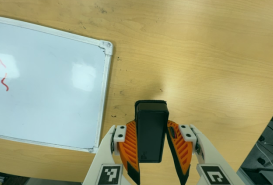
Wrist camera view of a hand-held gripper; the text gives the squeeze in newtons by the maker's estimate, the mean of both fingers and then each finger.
{"total": 5.0, "left": 4.4, "right": 5.6}